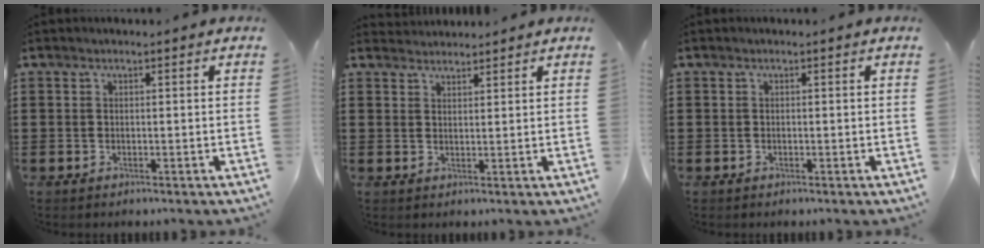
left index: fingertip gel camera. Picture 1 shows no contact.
{"total": 1.8, "force": [1.8, 0.3, -0.2], "torque": [0.000, 0.001, 0.036]}
{"total": 0.0}